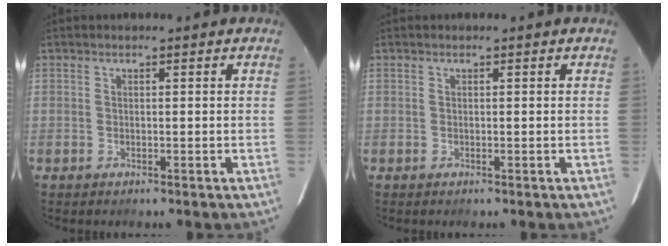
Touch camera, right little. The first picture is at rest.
{"total": 0.0}